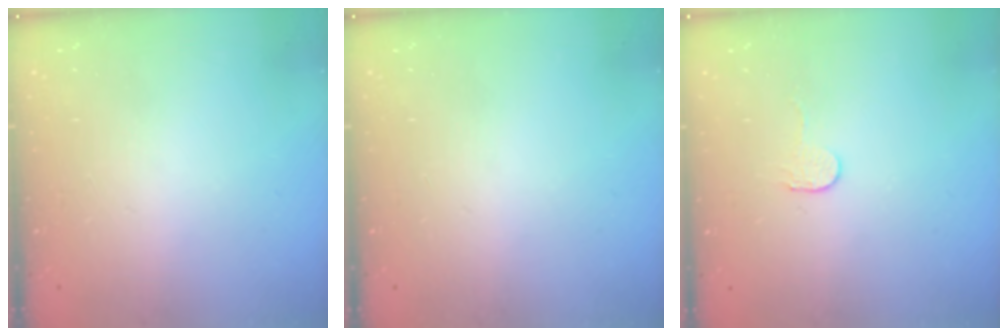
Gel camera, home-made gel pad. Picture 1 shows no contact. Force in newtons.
{"total": 0.0}
{"total": 2.7, "press": 2.7, "slide": 0.2}